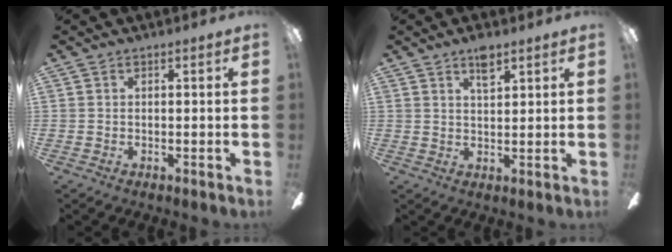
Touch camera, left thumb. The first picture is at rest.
{"total": 4.6, "force": [3.3, 1.7, 2.8], "torque": [-0.038, -0.013, 0.054]}